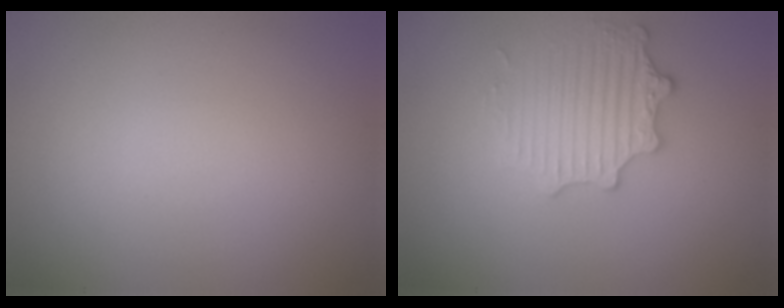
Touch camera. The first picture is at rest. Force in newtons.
{"total": 3.1, "press": 3.0, "slide": 0.7}